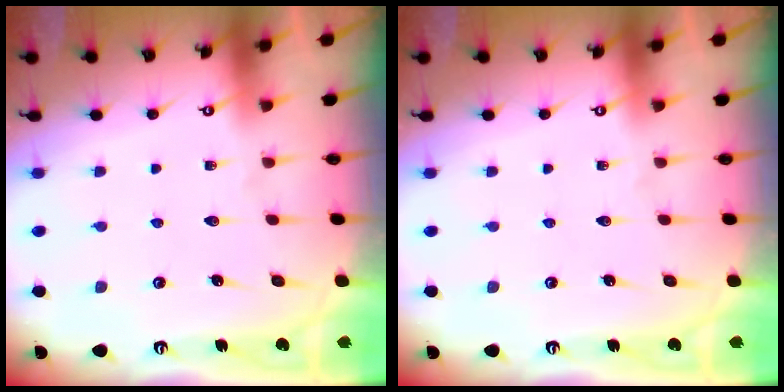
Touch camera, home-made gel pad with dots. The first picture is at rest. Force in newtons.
{"total": 0.0}